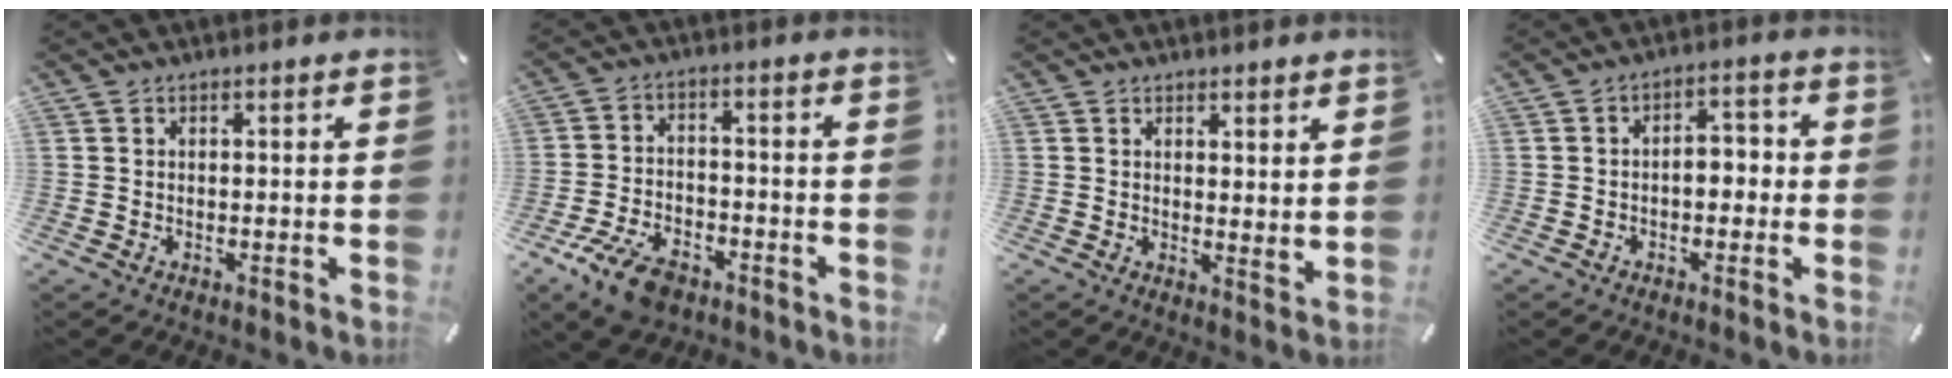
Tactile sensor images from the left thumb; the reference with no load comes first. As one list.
[{"total": 9.6, "force": [-6.1, 5.3, 5.2], "torque": [-0.109, 0.030, -0.112]}, {"total": 2.5, "force": [2.4, 0.7, 0.2], "torque": [0.008, -0.019, 0.043]}, {"total": 4.3, "force": [-1.7, 2.8, 2.9], "torque": [-0.045, 0.013, -0.035]}]